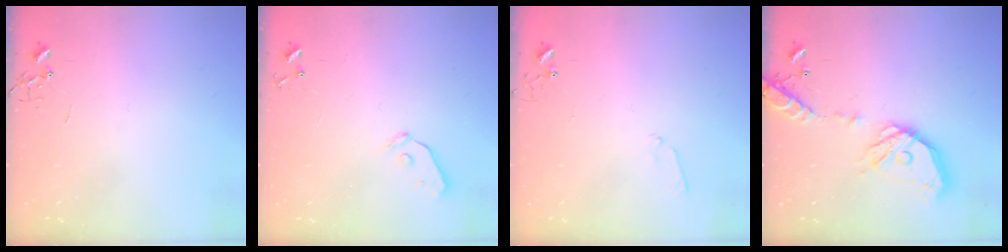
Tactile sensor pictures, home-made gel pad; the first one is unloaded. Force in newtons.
{"total": 5.7, "press": 5.7, "slide": 0.4}
{"total": 5.0, "press": 5.0, "slide": 0.7}
{"total": 18.1, "press": 17.8, "slide": 3.3}